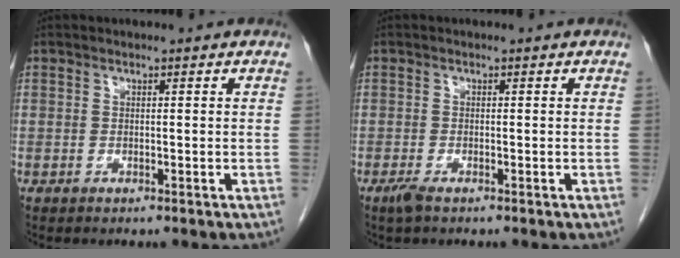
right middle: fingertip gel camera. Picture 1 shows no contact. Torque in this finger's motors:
{"motor_torque": [0.36, -0.16, 0.03, 0.03]}